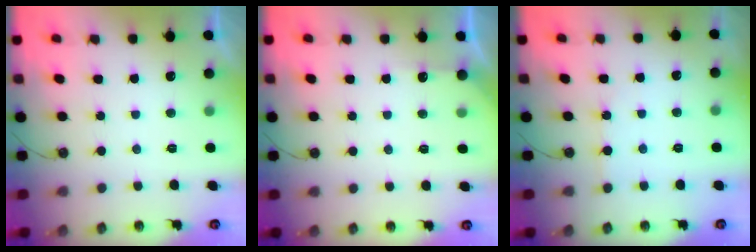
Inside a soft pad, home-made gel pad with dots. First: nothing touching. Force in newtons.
{"total": 3.4, "press": 3.4, "slide": 0.3}
{"total": 2.2, "press": 2.1, "slide": 0.3}